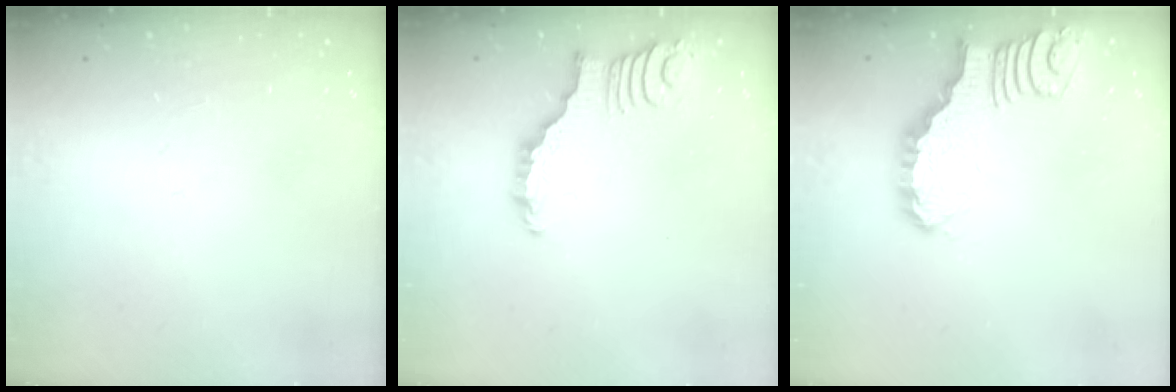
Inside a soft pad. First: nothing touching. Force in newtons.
{"total": 2.9, "press": 2.9, "slide": 0.4}
{"total": 2.4, "press": 2.4, "slide": 0.2}